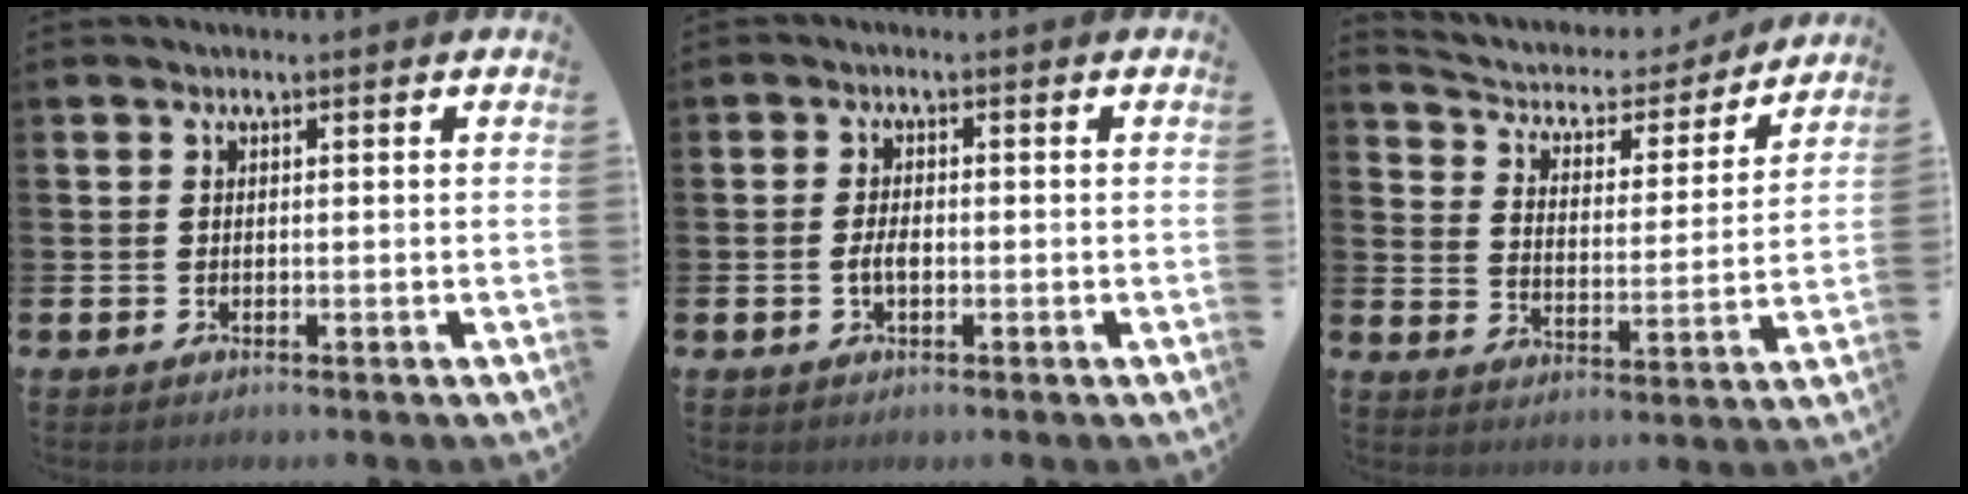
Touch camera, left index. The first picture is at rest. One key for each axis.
{"total": 2.2, "fx": -0.5, "fy": 1.1, "fz": 1.9, "tx": -0.031, "ty": 0.001, "tz": -0.011}
{"total": 4.9, "fx": 4.4, "fy": 2.0, "fz": 1.1, "tx": -0.048, "ty": -0.036, "tz": 0.066}